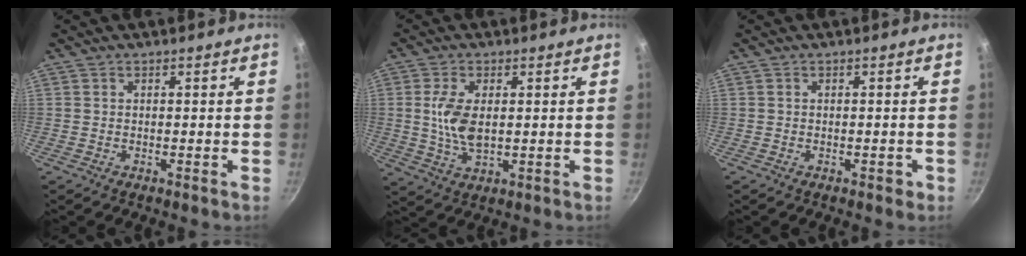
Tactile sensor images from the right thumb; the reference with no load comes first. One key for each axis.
{"total": 7.7, "fx": 0.9, "fy": 4.0, "fz": 6.5, "tx": -0.130, "ty": -0.005, "tz": 0.019}
{"total": 1.2, "fx": -0.5, "fy": 0.8, "fz": 0.7, "tx": 0.000, "ty": 0.010, "tz": -0.003}